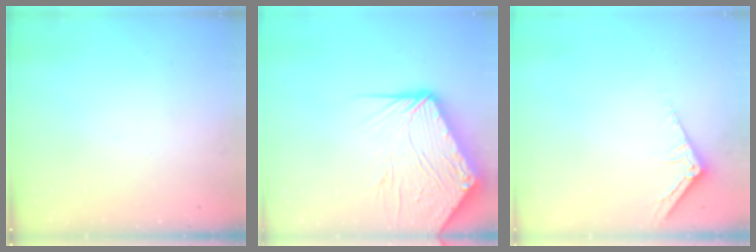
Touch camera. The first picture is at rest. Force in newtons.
{"total": 17.4, "press": 17.2, "slide": 2.1}
{"total": 3.2, "press": 3.2, "slide": 0.3}